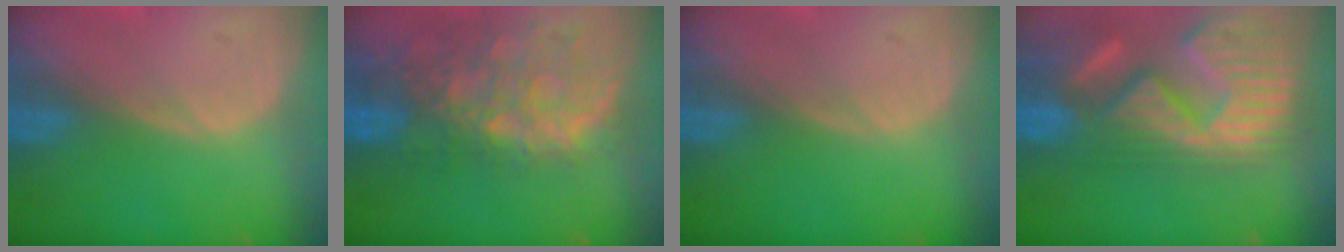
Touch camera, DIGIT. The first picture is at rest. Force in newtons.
{"total": 11.2, "press": 9.7, "slide": 5.5}
{"total": 0.0}
{"total": 15.3, "press": 12.6, "slide": 8.7}